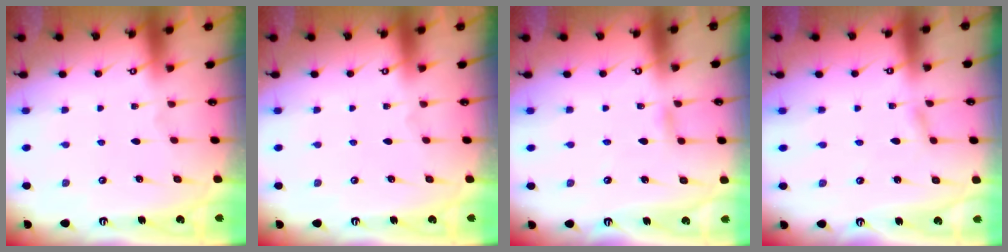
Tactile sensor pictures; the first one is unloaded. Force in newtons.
{"total": 0.0}
{"total": 4.4, "press": 4.4, "slide": 0.4}
{"total": 2.3, "press": 2.3, "slide": 0.1}